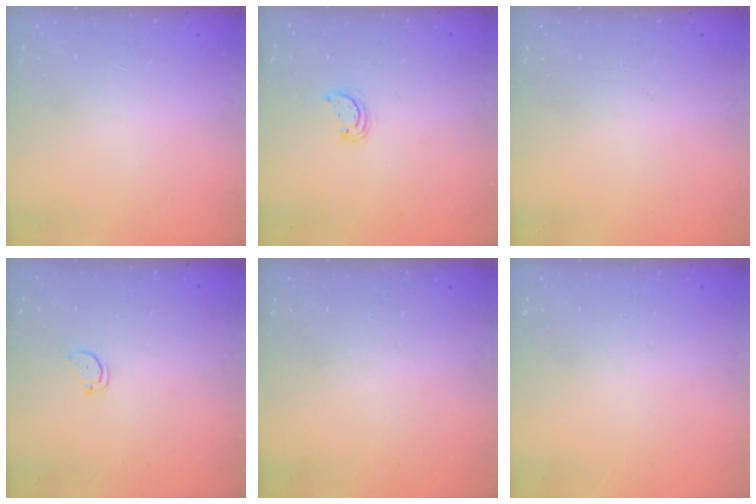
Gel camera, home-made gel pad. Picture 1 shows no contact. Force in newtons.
{"total": 2.5, "press": 2.5, "slide": 0.3}
{"total": 0.0}
{"total": 2.0, "press": 2.0, "slide": 0.2}
{"total": 0.0}
{"total": 0.0}